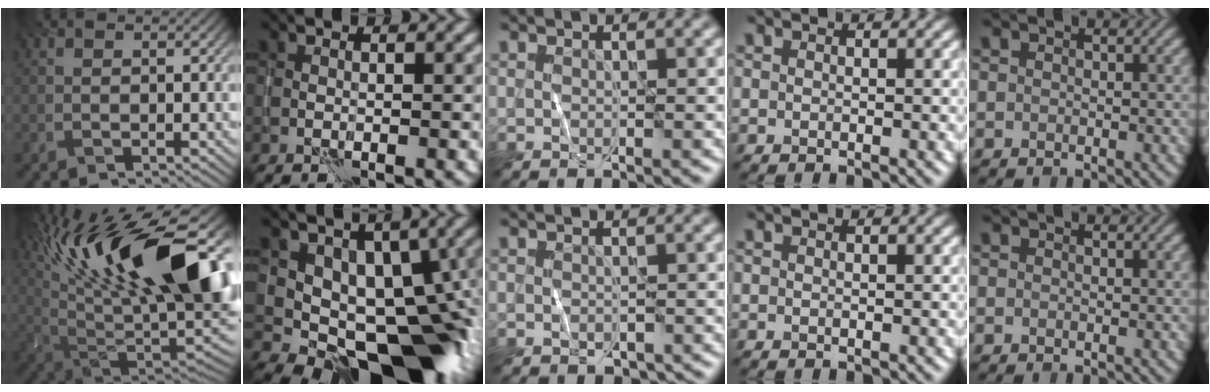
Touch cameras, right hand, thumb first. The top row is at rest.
{"thumb": {"total": 20.0, "force": [7.7, 7.2, 17.0], "torque": [-0.280, 0.032, 0.136]}, "index": {"total": 11.8, "force": [-0.8, 7.6, 9.0], "torque": [-0.092, -0.001, -0.014]}, "middle": {"total": 1.5, "force": [-1.0, 0.9, 0.7], "torque": [-0.008, -0.010, -0.010]}}